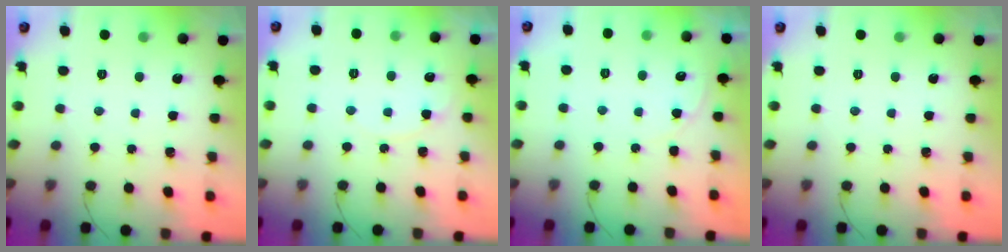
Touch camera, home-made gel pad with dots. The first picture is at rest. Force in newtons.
{"total": 3.7, "press": 3.7, "slide": 0.5}
{"total": 5.6, "press": 5.6, "slide": 0.2}
{"total": 0.0}